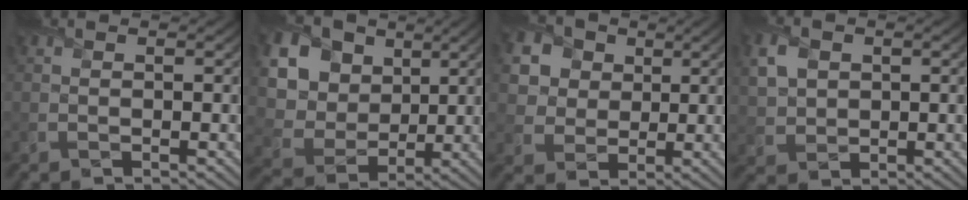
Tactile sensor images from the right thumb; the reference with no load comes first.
{"total": 16.6, "force": [6.8, 12.9, 7.8], "torque": [-0.254, 0.014, 0.166]}
{"total": 9.7, "force": [4.1, 7.7, 4.4], "torque": [-0.150, 0.019, 0.076]}
{"total": 5.3, "force": [1.6, 3.9, 3.2], "torque": [-0.087, 0.004, 0.032]}